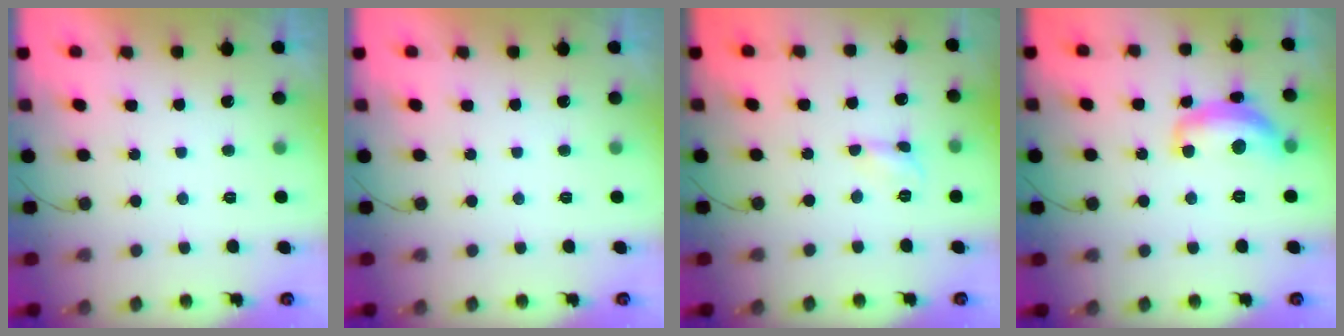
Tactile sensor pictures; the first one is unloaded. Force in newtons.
{"total": 0.0}
{"total": 2.7, "press": 2.7, "slide": 0.2}
{"total": 13.5, "press": 13.5, "slide": 0.9}